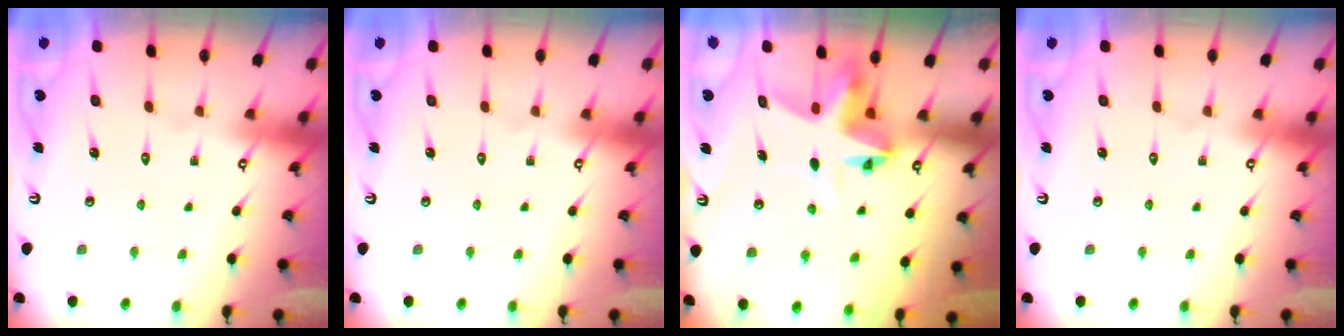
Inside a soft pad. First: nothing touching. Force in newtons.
{"total": 0.0}
{"total": 6.1, "press": 6.1, "slide": 0.2}
{"total": 0.0}